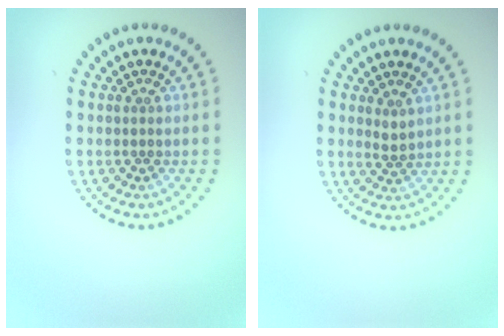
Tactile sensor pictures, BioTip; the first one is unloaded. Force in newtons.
{"total": 1.0, "press": 0.8, "slide": 0.5}